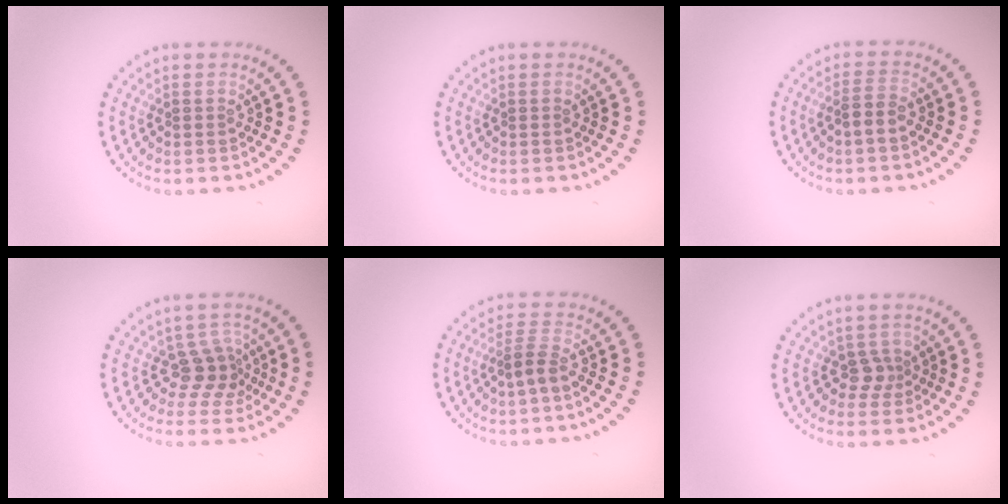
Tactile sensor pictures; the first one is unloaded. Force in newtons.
{"total": 0.0}
{"total": 2.0, "press": 1.7, "slide": 0.9}
{"total": 2.5, "press": 1.8, "slide": 1.8}
{"total": 2.0, "press": 1.5, "slide": 1.3}
{"total": 1.8, "press": 1.3, "slide": 1.3}